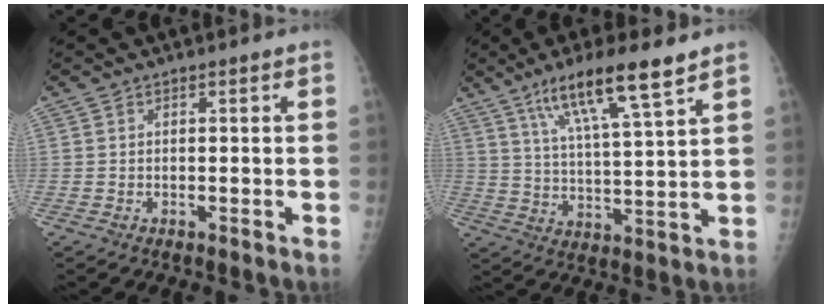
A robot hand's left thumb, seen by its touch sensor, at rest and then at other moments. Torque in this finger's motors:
{"motor_torque": [0.33, -0.14, 1.13, -0.75, 0.18]}